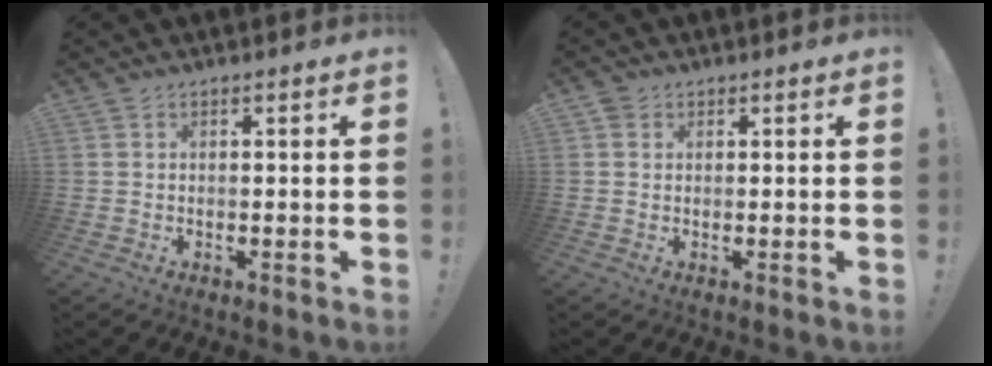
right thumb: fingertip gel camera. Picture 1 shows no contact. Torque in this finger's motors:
{"motor_torque": [0.25, 0.07, 0.36, -0.01, 0.09]}